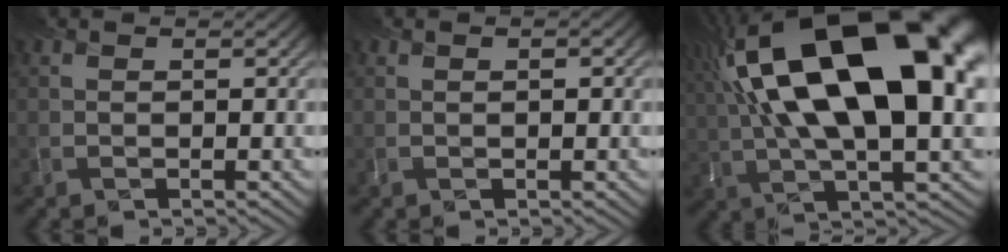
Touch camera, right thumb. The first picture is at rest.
{"total": 0.6, "force": [0.1, 0.1, 0.6], "torque": [-0.006, -0.002, 0.005]}
{"total": 21.6, "force": [5.4, 9.3, 18.8], "torque": [-0.340, 0.030, 0.091]}